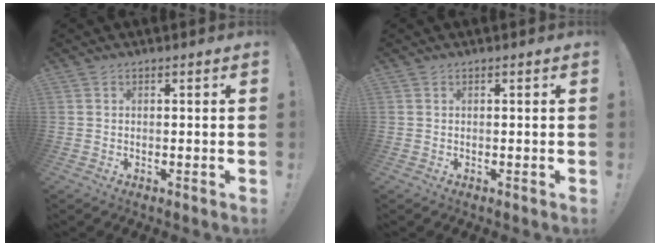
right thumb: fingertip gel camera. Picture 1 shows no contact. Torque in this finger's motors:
{"motor_torque": [-0.05, 0.05, 0.00, 0.00, 0.00]}